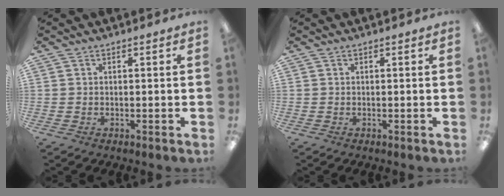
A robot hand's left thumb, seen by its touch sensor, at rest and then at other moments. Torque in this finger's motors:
{"motor_torque": [0.00, 0.01, 0.03, -0.03, 0.00]}